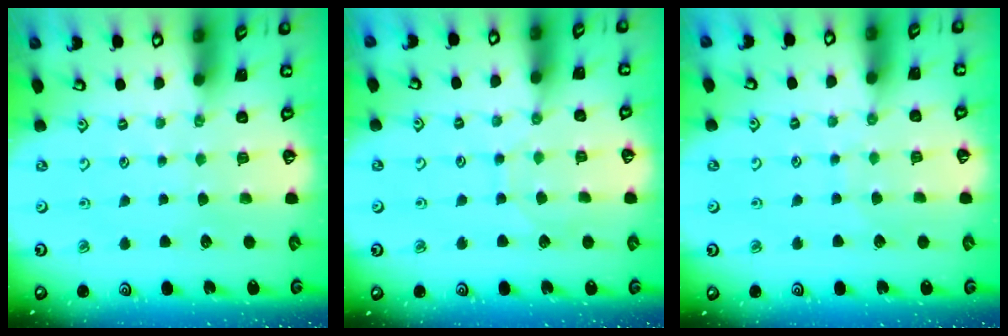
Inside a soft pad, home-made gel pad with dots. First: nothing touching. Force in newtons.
{"total": 5.0, "press": 4.9, "slide": 0.5}
{"total": 4.4, "press": 4.4, "slide": 0.5}